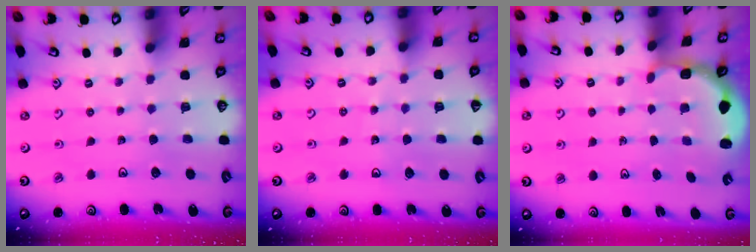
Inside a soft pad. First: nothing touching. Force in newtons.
{"total": 3.9, "press": 3.8, "slide": 1.1}
{"total": 3.1, "press": 2.2, "slide": 2.1}